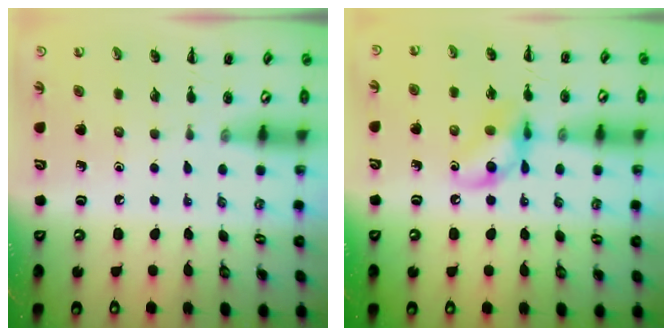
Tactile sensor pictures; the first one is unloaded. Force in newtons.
{"total": 12.5, "press": 12.3, "slide": 2.1}